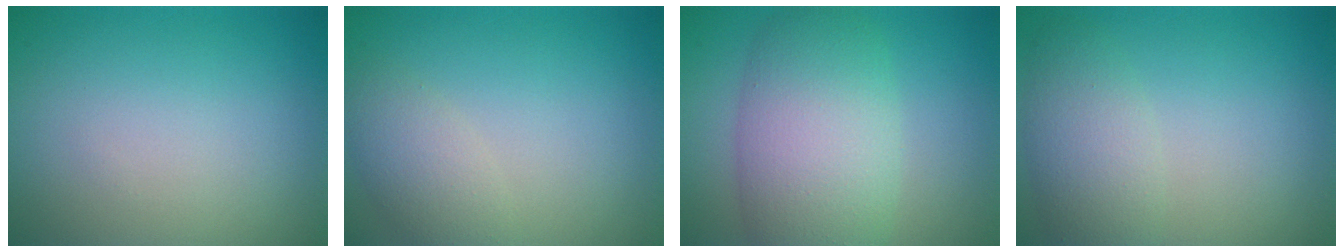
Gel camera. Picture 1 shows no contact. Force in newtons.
{"total": 2.6, "press": 2.6, "slide": 0.1}
{"total": 7.9, "press": 7.9, "slide": 0.4}
{"total": 3.6, "press": 3.6, "slide": 0.2}